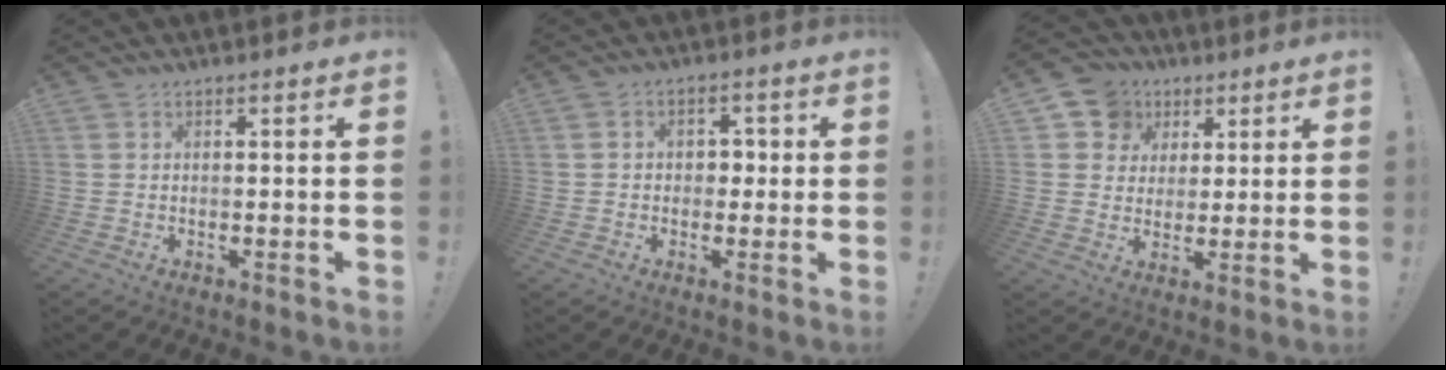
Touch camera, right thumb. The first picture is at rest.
{"total": 4.1, "force": [-0.4, 3.6, 1.9], "torque": [-0.016, 0.004, -0.012]}
{"total": 9.4, "force": [3.7, 8.4, 1.9], "torque": [-0.028, -0.020, 0.075]}